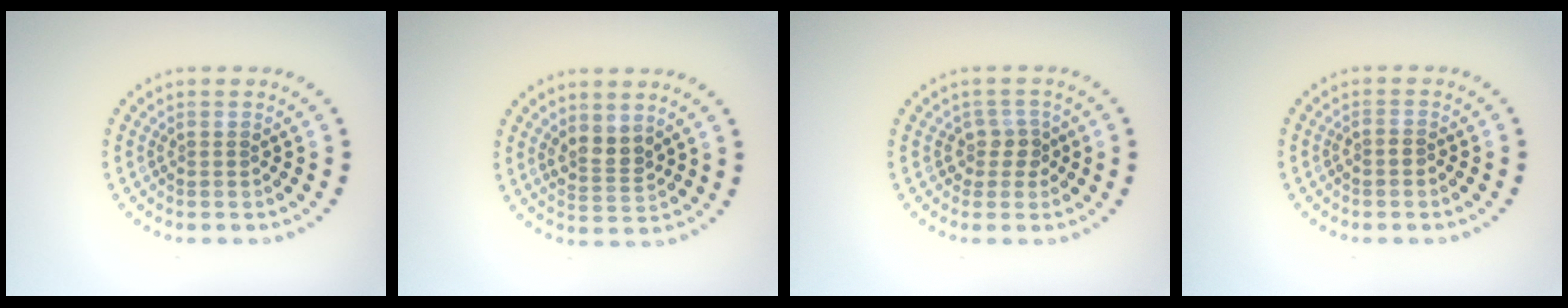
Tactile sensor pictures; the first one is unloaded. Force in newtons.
{"total": 2.4, "press": 2.2, "slide": 1.0}
{"total": 1.8, "press": 1.5, "slide": 1.1}
{"total": 0.7, "press": 0.3, "slide": 0.6}